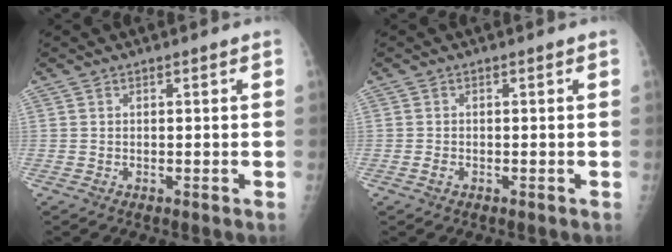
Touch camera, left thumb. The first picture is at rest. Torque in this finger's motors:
{"motor_torque": [-0.50, 0.06, 0.27, 0.15, 0.00]}